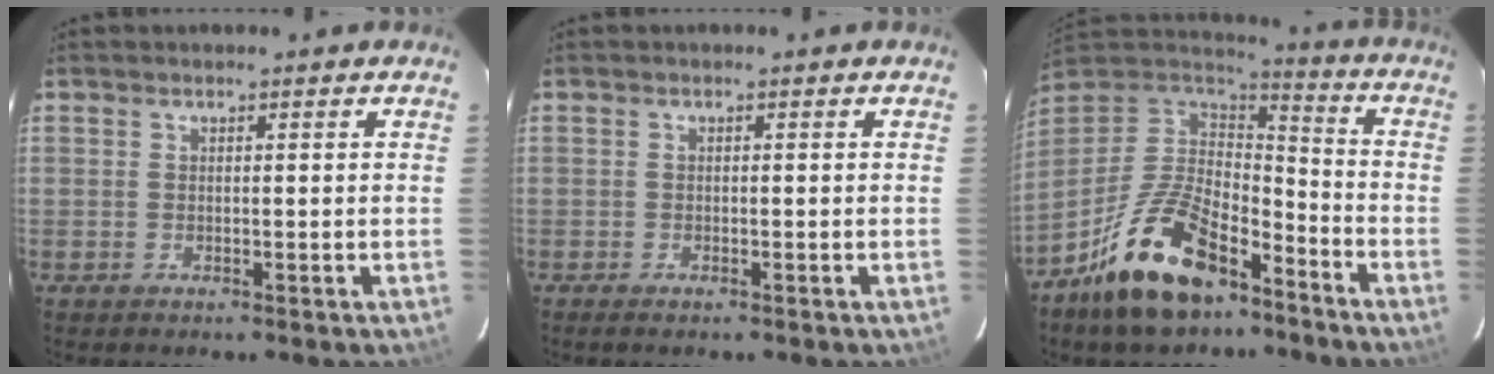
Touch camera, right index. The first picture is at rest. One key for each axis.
{"total": 0.9, "fx": -0.8, "fy": 0.0, "fz": 0.3, "tx": -0.006, "ty": -0.005, "tz": -0.014}
{"total": 19.4, "fx": -12.5, "fy": 8.9, "fz": 11.9, "tx": -0.240, "ty": 0.002, "tz": -0.216}